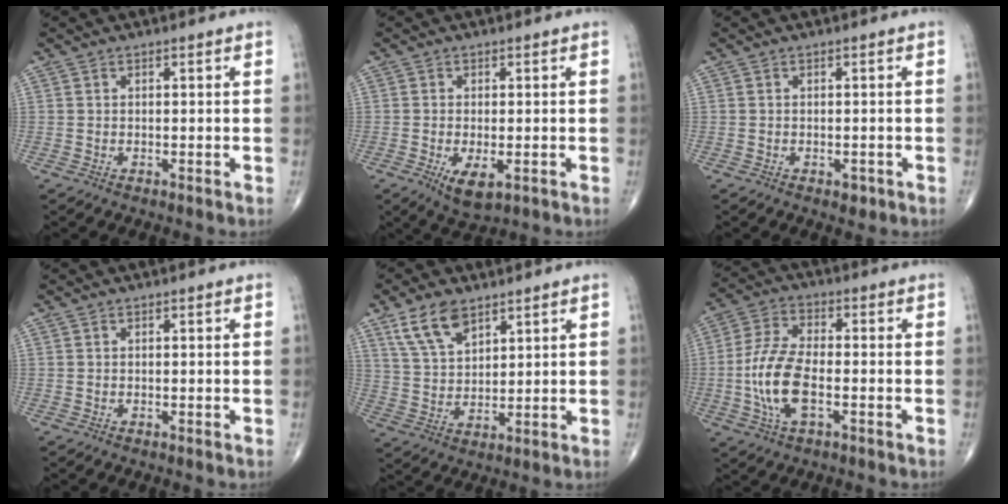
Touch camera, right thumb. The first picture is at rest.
{"total": 5.0, "force": [-1.7, 2.1, 4.1], "torque": [-0.069, -0.010, -0.021]}
{"total": 1.4, "force": [-0.7, 0.9, 0.9], "torque": [-0.003, 0.002, -0.005]}
{"total": 0.0}
{"total": 8.9, "force": [5.6, 4.5, 5.3], "torque": [-0.089, -0.024, 0.116]}
{"total": 11.5, "force": [-2.5, 5.3, 9.9], "torque": [-0.210, 0.017, -0.050]}